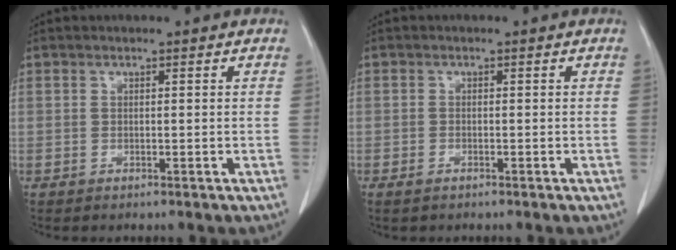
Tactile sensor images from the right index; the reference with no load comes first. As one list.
[{"total": 1.0, "force": [-0.7, 0.4, 0.6], "torque": [-0.014, -0.001, -0.009]}]